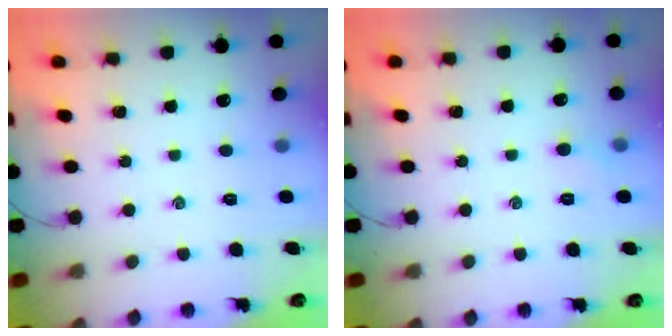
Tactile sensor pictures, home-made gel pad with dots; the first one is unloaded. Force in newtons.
{"total": 3.3, "press": 3.1, "slide": 1.1}